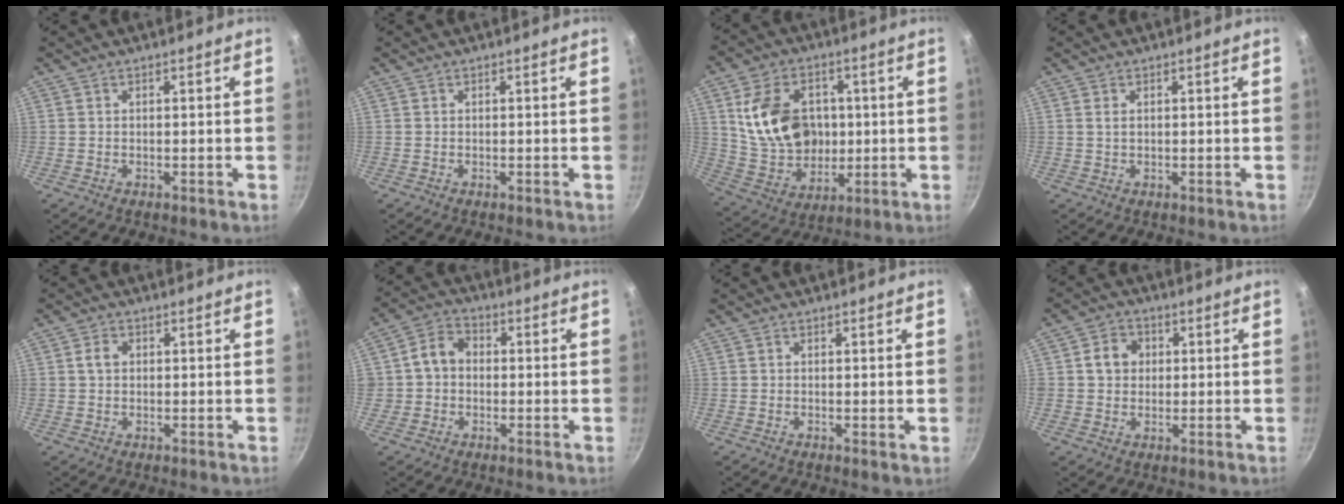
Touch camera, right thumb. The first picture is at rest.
{"total": 0.0}
{"total": 17.4, "force": [2.6, 13.3, 10.9], "torque": [-0.168, -0.002, 0.060]}
{"total": 1.1, "force": [0.4, 0.6, 0.8], "torque": [-0.015, 0.002, 0.006]}
{"total": 2.6, "force": [0.5, 2.0, 1.5], "torque": [-0.018, 0.006, 0.006]}
{"total": 6.4, "force": [-0.1, 5.5, 3.2], "torque": [-0.026, 0.019, -0.014]}
{"total": 0.6, "force": [0.0, 0.1, 0.6], "torque": [-0.010, -0.004, -0.001]}
{"total": 5.5, "force": [0.9, 4.9, 2.4], "torque": [-0.010, 0.008, 0.008]}